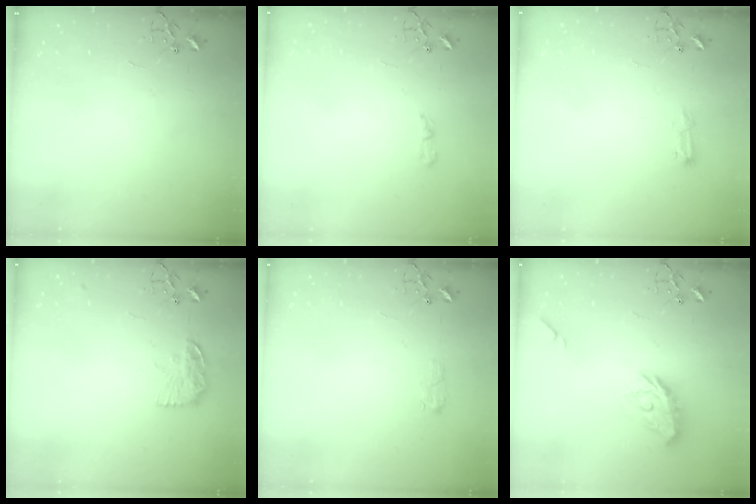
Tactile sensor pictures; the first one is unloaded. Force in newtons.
{"total": 3.3, "press": 3.3, "slide": 0.5}
{"total": 7.7, "press": 7.6, "slide": 0.9}
{"total": 12.3, "press": 12.3, "slide": 0.5}
{"total": 5.5, "press": 5.5, "slide": 0.8}
{"total": 11.3, "press": 11.3, "slide": 0.6}